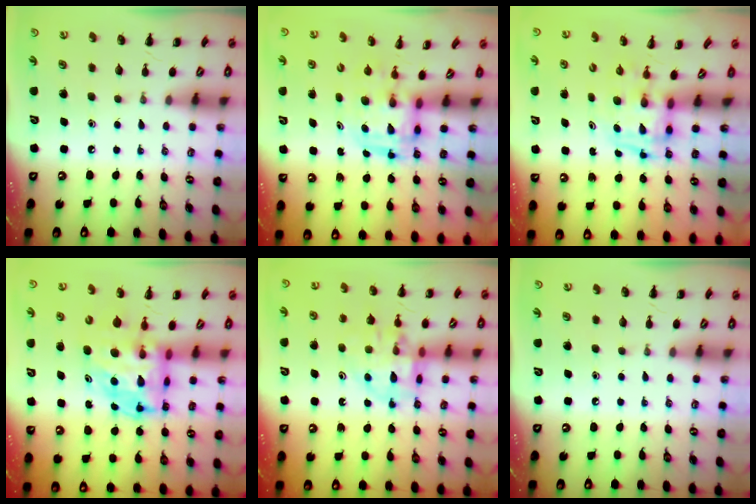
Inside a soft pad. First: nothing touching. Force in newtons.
{"total": 3.3, "press": 3.2, "slide": 0.6}
{"total": 3.3, "press": 3.3, "slide": 0.6}
{"total": 11.0, "press": 10.6, "slide": 3.0}
{"total": 13.4, "press": 13.1, "slide": 2.7}
{"total": 0.0}